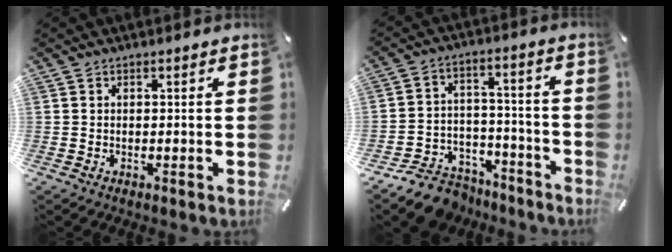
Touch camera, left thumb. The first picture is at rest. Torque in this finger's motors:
{"motor_torque": [-0.71, 0.78, 0.10, 0.20, 0.00]}